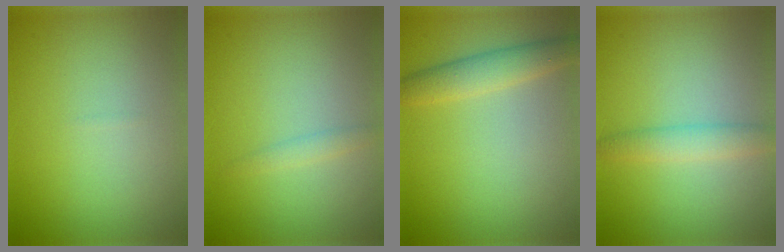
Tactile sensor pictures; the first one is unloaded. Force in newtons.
{"total": 1.0, "press": 1.0, "slide": 0.0}
{"total": 2.9, "press": 2.9, "slide": 0.2}
{"total": 2.3, "press": 2.3, "slide": 0.2}